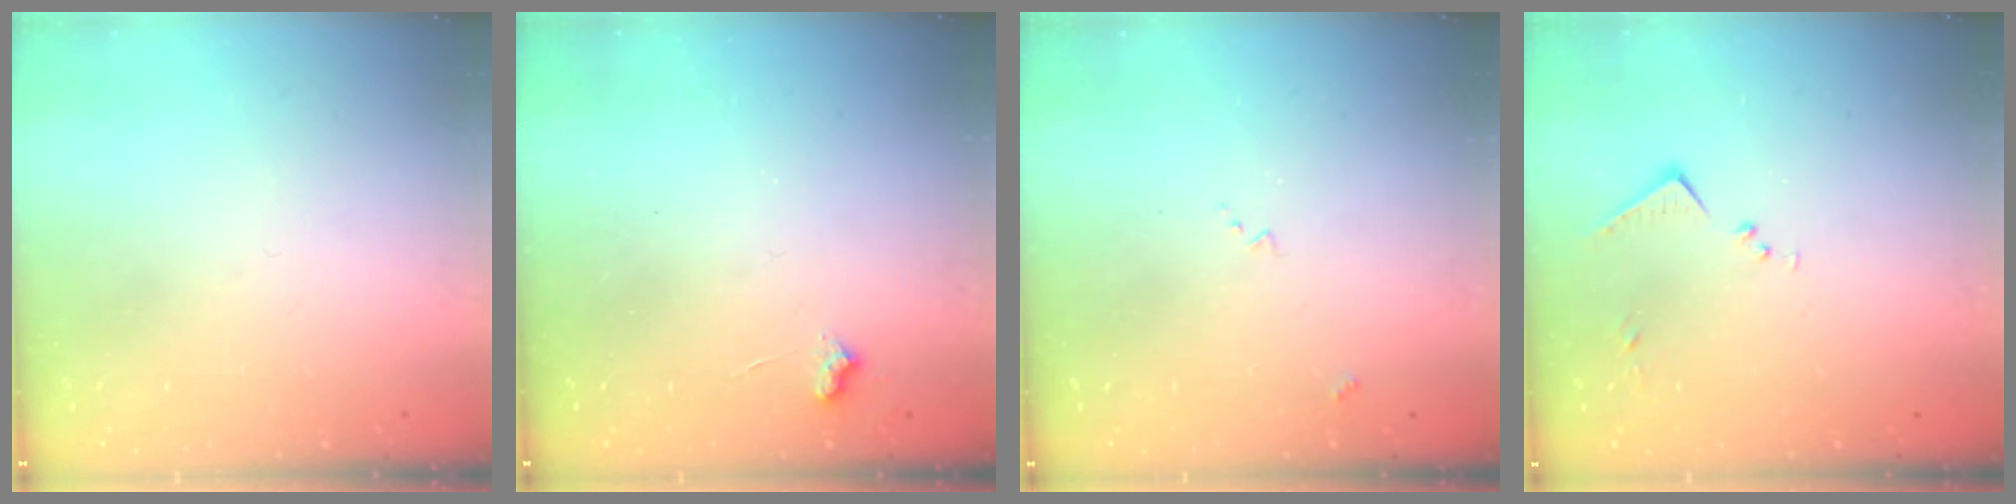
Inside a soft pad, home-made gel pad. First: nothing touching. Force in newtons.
{"total": 4.5, "press": 4.4, "slide": 0.6}
{"total": 7.5, "press": 7.5, "slide": 0.9}
{"total": 6.9, "press": 6.8, "slide": 0.6}